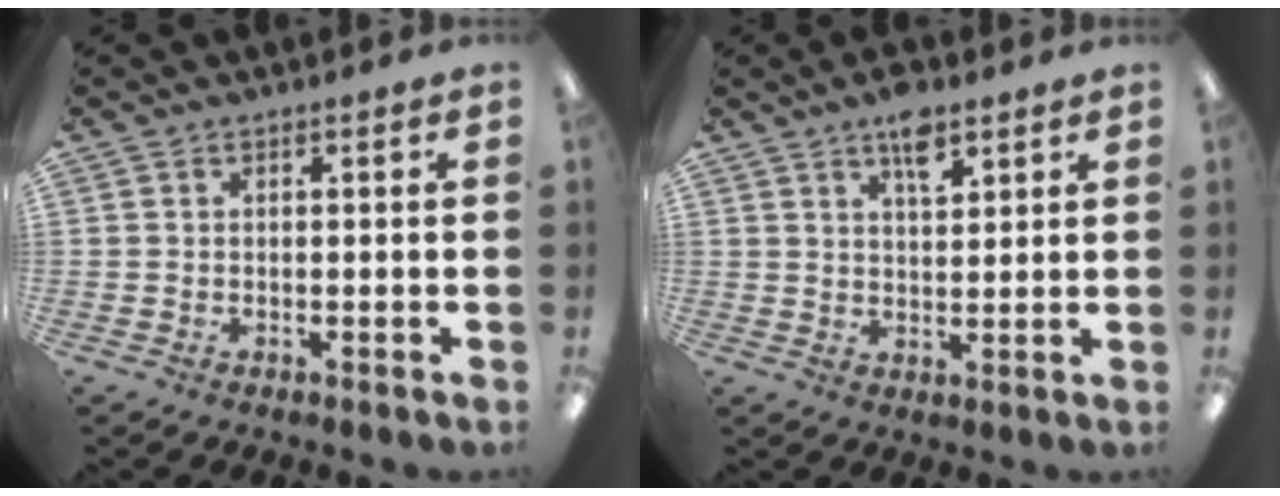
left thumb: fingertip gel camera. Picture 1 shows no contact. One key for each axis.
{"total": 6.6, "fx": 4.4, "fy": 2.8, "fz": 4.1, "tx": -0.057, "ty": -0.018, "tz": 0.073}